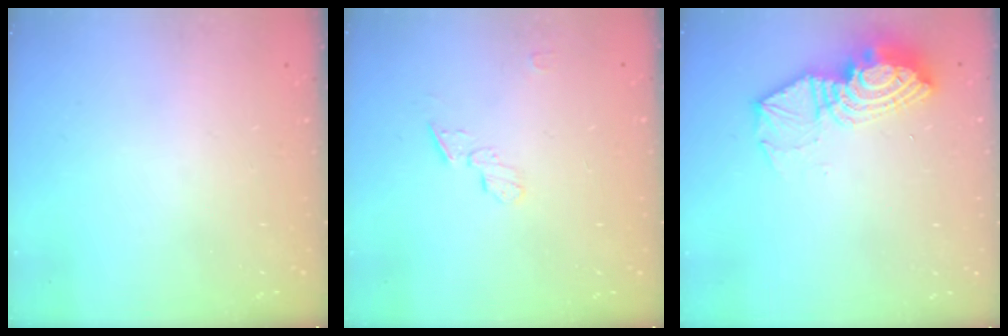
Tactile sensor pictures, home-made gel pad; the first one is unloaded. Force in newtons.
{"total": 6.2, "press": 6.1, "slide": 0.6}
{"total": 13.6, "press": 13.5, "slide": 1.2}